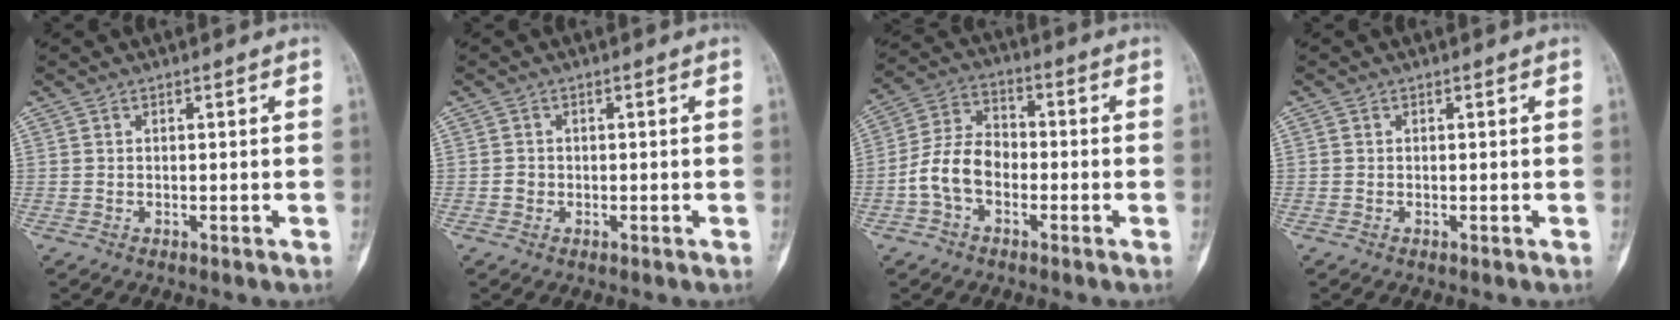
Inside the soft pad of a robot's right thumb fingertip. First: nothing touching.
{"total": 1.2, "force": [-0.3, 1.1, 0.3], "torque": [-0.001, 0.005, -0.005]}
{"total": 9.2, "force": [-2.6, 6.3, 6.2], "torque": [-0.110, 0.038, -0.060]}
{"total": 0.0}